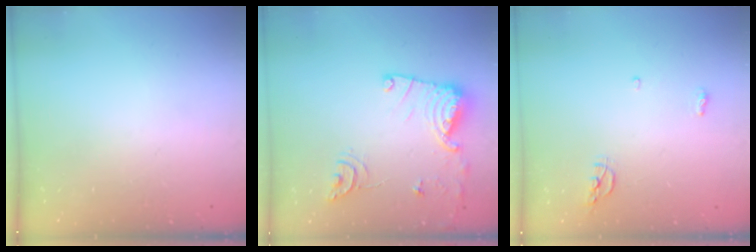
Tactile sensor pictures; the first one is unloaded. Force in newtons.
{"total": 14.7, "press": 14.7, "slide": 0.7}
{"total": 7.2, "press": 5.3, "slide": 4.9}